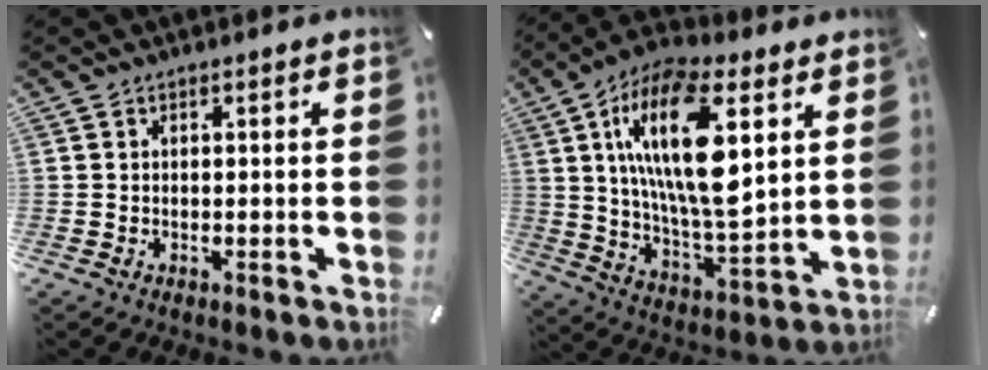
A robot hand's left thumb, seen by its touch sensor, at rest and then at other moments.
{"total": 21.5, "force": [7.7, 8.6, 18.2], "torque": [-0.361, -0.029, 0.116]}